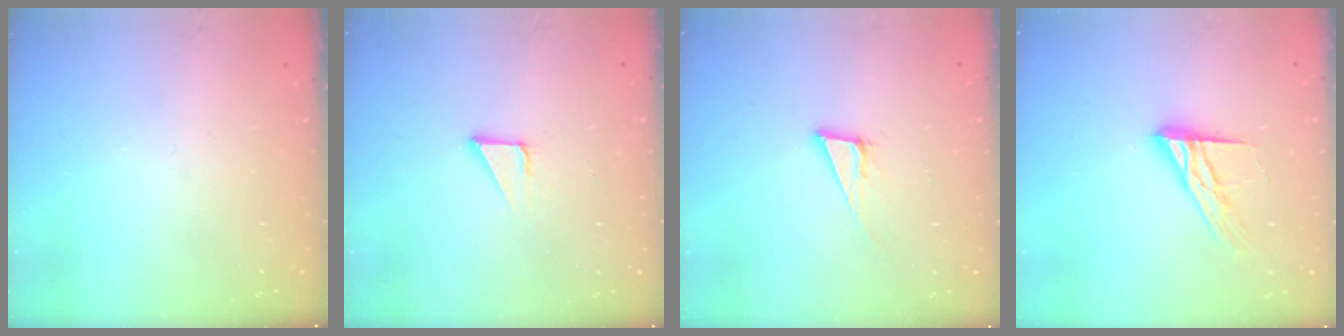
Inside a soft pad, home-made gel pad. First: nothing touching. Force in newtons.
{"total": 2.1, "press": 2.1, "slide": 0.0}
{"total": 6.8, "press": 6.4, "slide": 2.4}
{"total": 13.1, "press": 13.1, "slide": 1.0}